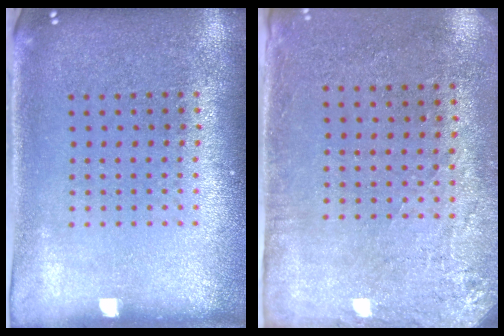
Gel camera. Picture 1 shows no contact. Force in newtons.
{"total": 2.8, "press": 2.2, "slide": 1.6}